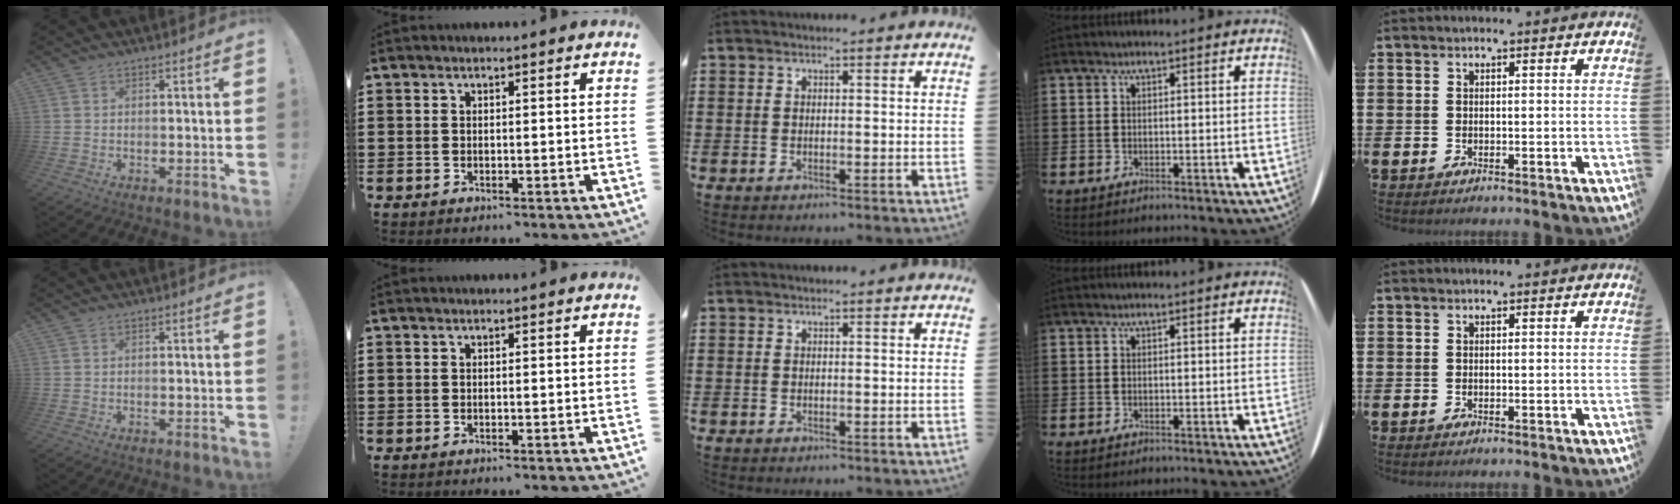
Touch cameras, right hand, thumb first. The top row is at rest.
{}